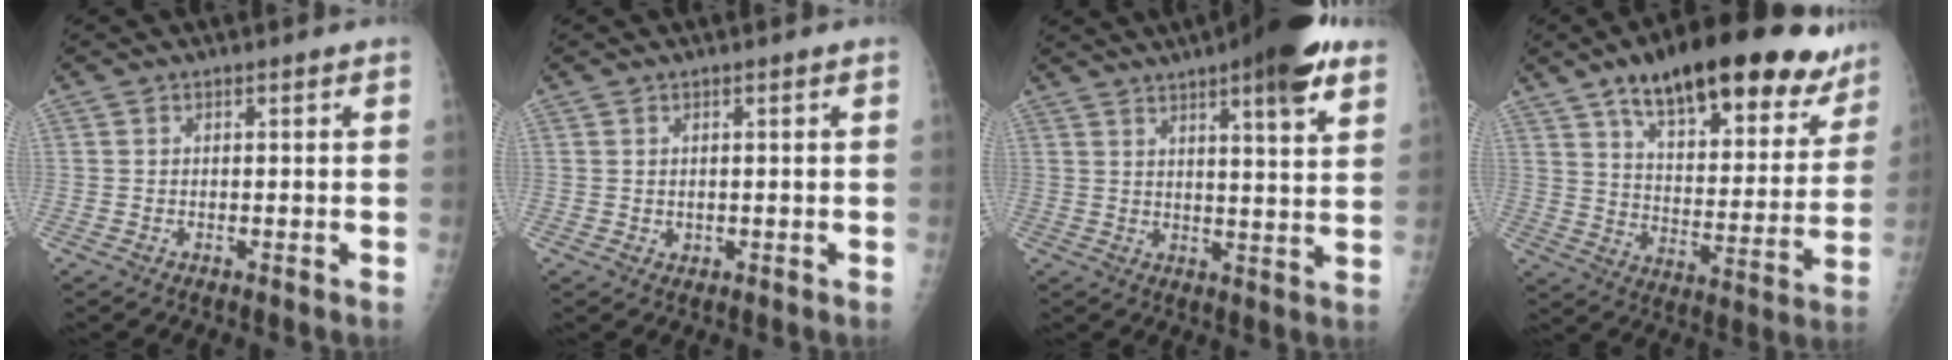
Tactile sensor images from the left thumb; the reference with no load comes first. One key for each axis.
{"total": 1.0, "fx": 0.3, "fy": 0.9, "fz": 0.4, "tx": -0.001, "ty": -0.001, "tz": 0.006}
{"total": 14.9, "fx": 9.1, "fy": 3.0, "fz": 11.4, "tx": -0.139, "ty": -0.030, "tz": 0.120}
{"total": 27.8, "fx": 18.4, "fy": 10.9, "fz": 17.8, "tx": -0.221, "ty": -0.046, "tz": 0.272}